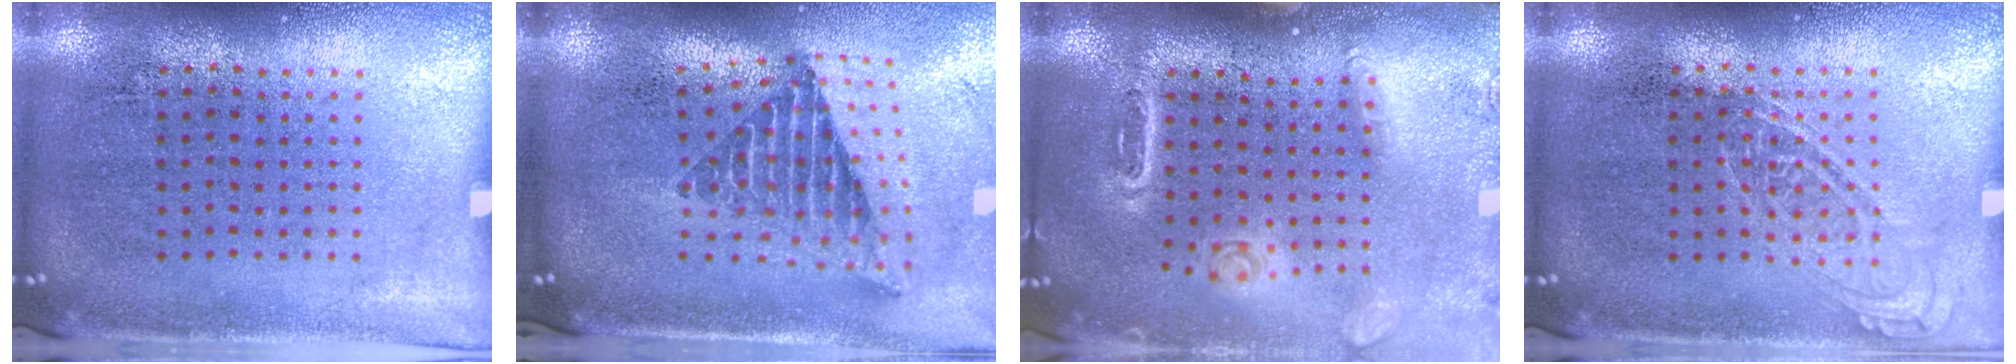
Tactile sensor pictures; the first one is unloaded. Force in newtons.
{"total": 2.4, "press": 1.6, "slide": 1.8}
{"total": 1.5, "press": 1.5, "slide": 0.2}
{"total": 1.8, "press": 1.8, "slide": 0.2}